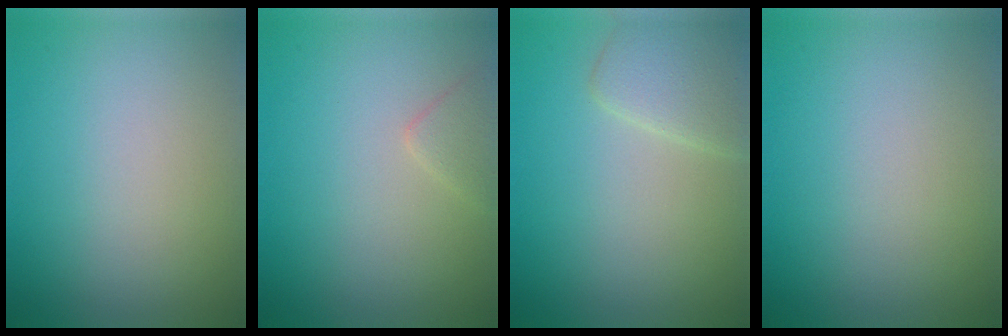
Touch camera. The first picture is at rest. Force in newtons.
{"total": 1.3, "press": 1.3, "slide": 0.0}
{"total": 2.9, "press": 2.9, "slide": 0.2}
{"total": 0.0}